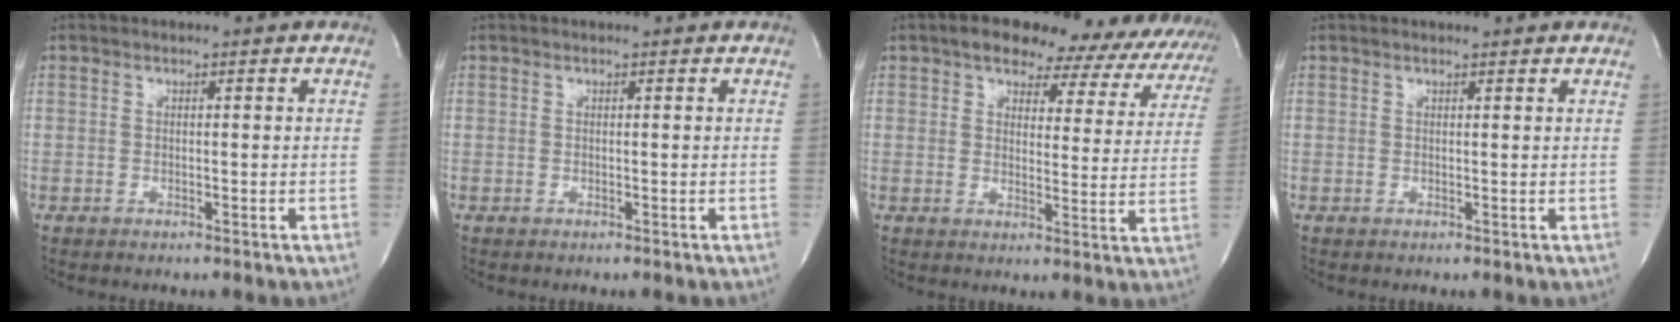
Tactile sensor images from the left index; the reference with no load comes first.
{"total": 0.0}
{"total": 17.9, "force": [15.2, 7.3, 6.0], "torque": [-0.054, 0.007, 0.154]}
{"total": 1.5, "force": [1.4, -0.2, 0.4], "torque": [-0.017, 0.001, 0.017]}